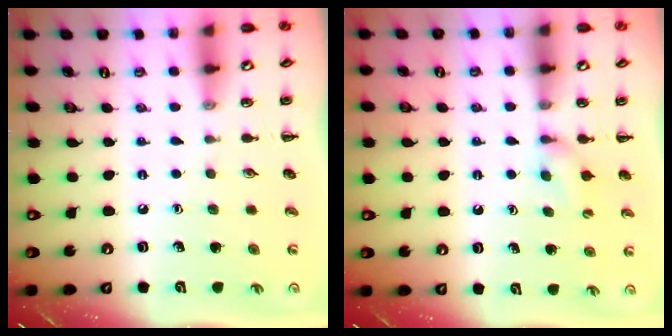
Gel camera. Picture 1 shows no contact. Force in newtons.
{"total": 5.5, "press": 5.3, "slide": 1.7}